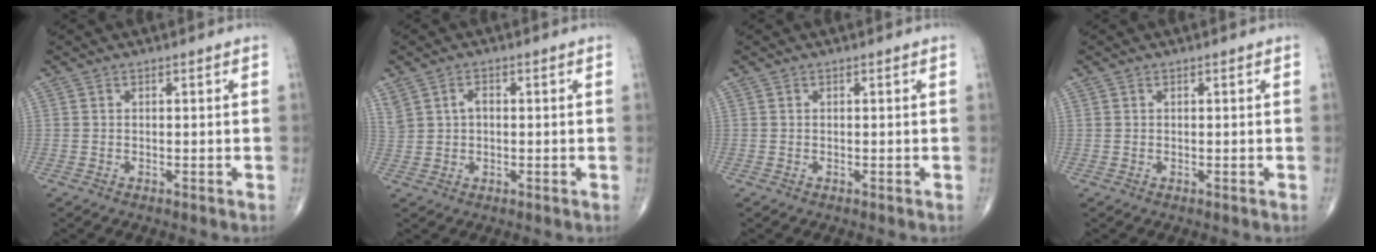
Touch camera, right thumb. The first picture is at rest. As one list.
[{"total": 4.1, "force": [1.2, 2.8, 2.7], "torque": [-0.055, 0.009, 0.028]}, {"total": 0.0}, {"total": 0.0}]